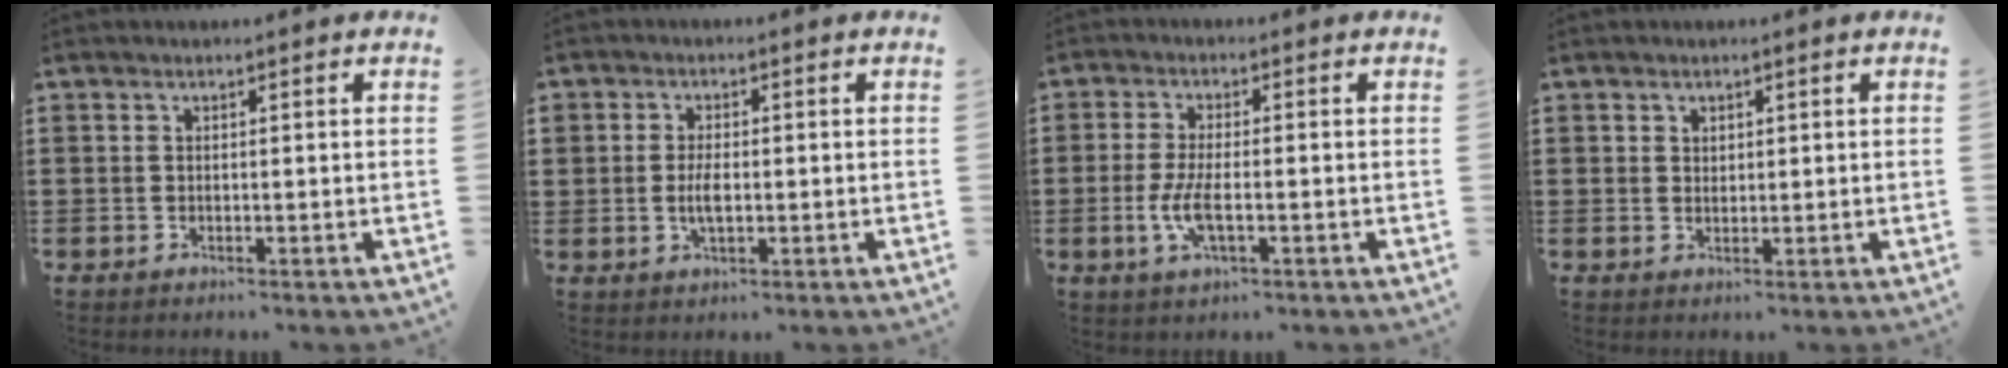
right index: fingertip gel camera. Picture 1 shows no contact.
{"total": 2.7, "force": [-0.3, 1.5, 2.2], "torque": [-0.044, -0.001, -0.003]}
{"total": 5.0, "force": [-1.3, 1.6, 4.5], "torque": [-0.103, -0.005, -0.032]}
{"total": 1.3, "force": [0.9, 0.9, 0.1], "torque": [-0.003, 0.004, 0.018]}